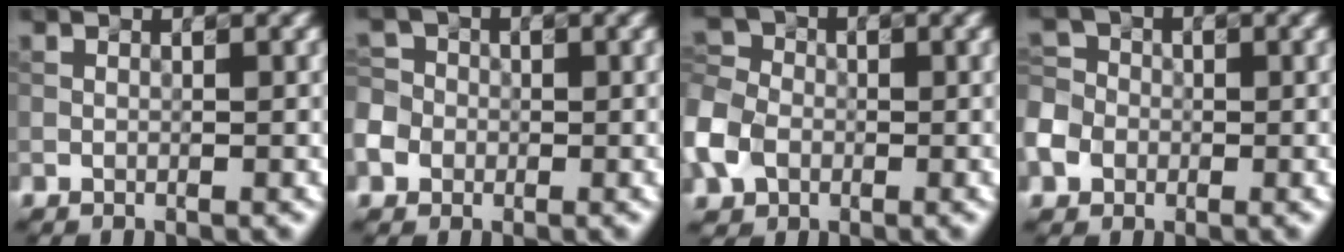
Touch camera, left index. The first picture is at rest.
{"total": 5.1, "force": [-2.0, 4.3, 1.6], "torque": [-0.031, 0.005, -0.057]}
{"total": 6.5, "force": [-2.4, 4.9, 3.6], "torque": [-0.096, -0.005, -0.062]}
{"total": 5.6, "force": [-2.4, 4.6, 2.2], "torque": [-0.042, -0.001, -0.057]}